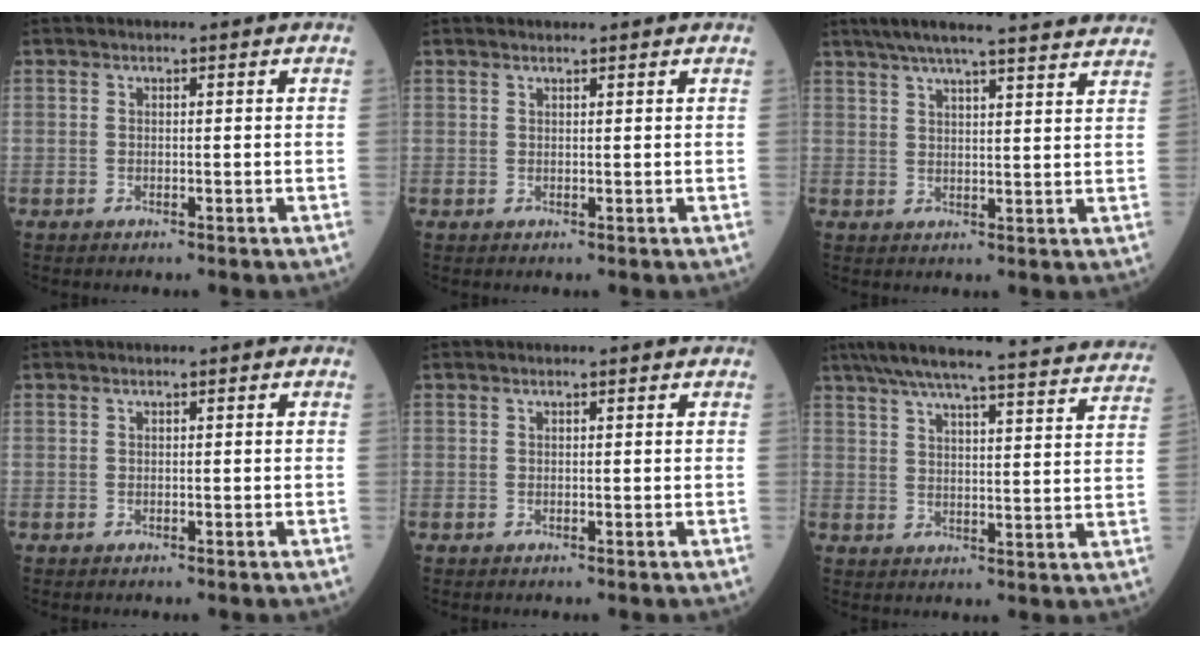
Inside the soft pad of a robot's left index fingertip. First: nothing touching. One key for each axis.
{"total": 1.2, "fx": 1.2, "fy": 0.4, "fz": 0.1, "tx": -0.008, "ty": 0.010, "tz": 0.019}
{"total": 20.7, "fx": 18.6, "fy": 1.0, "fz": 9.0, "tx": -0.139, "ty": 0.014, "tz": 0.237}
{"total": 0.0}
{"total": 0.0}
{"total": 29.4, "fx": 27.0, "fy": 2.0, "fz": 11.5, "tx": -0.185, "ty": -0.035, "tz": 0.332}